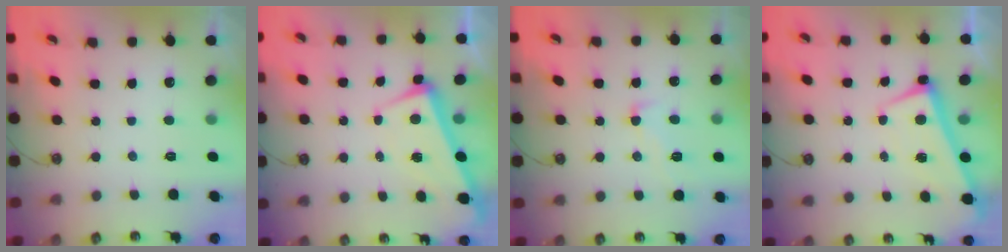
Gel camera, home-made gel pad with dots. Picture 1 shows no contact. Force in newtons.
{"total": 0.8, "press": 0.6, "slide": 0.6}
{"total": 1.8, "press": 1.6, "slide": 0.8}
{"total": 1.3, "press": 1.0, "slide": 0.8}